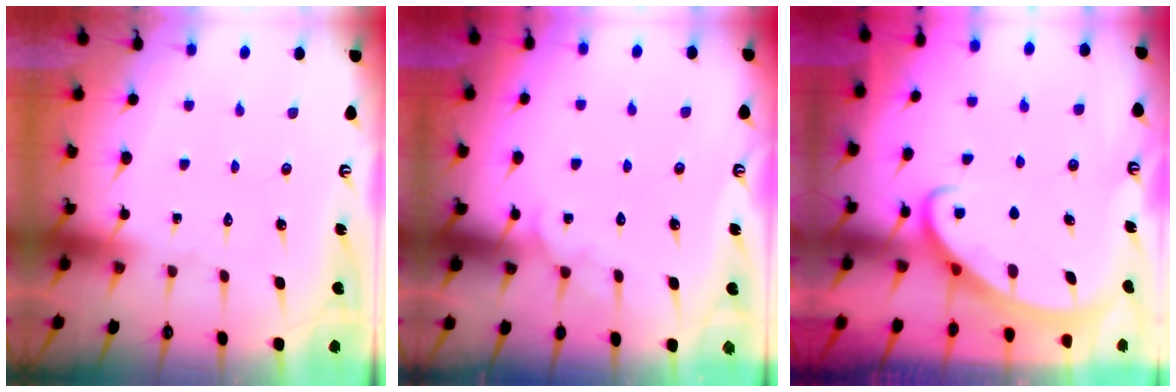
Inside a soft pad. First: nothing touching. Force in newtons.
{"total": 3.0, "press": 3.0, "slide": 0.3}
{"total": 2.5, "press": 2.5, "slide": 0.4}